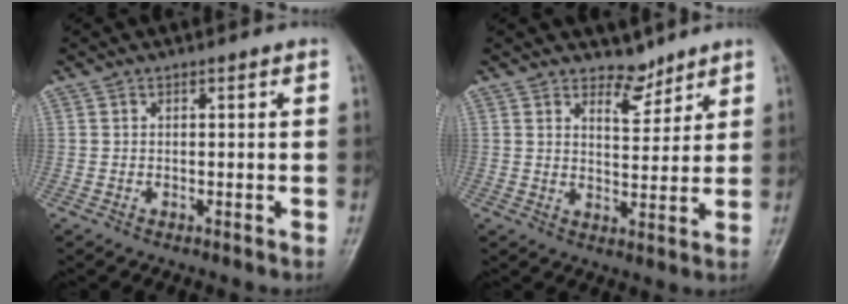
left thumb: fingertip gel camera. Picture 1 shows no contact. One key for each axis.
{"total": 4.6, "fx": 3.9, "fy": 2.2, "fz": 1.1, "tx": 0.007, "ty": -0.033, "tz": 0.066}